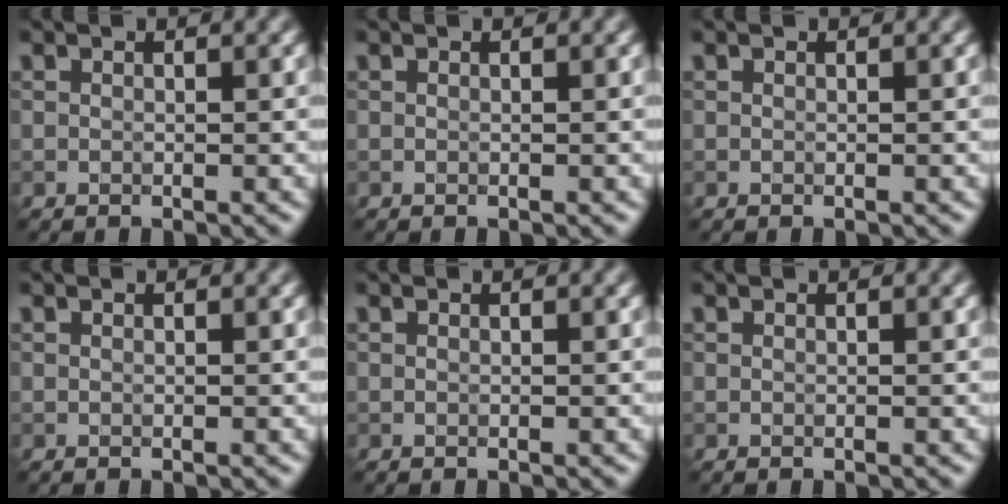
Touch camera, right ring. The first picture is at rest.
{"total": 0.0}
{"total": 0.0}
{"total": 0.0}
{"total": 0.0}
{"total": 0.0}